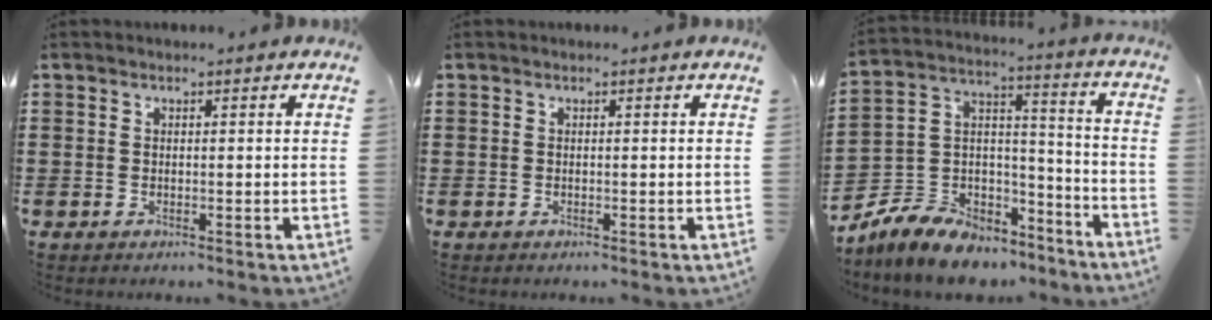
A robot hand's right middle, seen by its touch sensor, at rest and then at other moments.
{"total": 0.0}
{"total": 7.9, "force": [-6.7, 3.9, 1.3], "torque": [-0.050, 0.007, -0.134]}